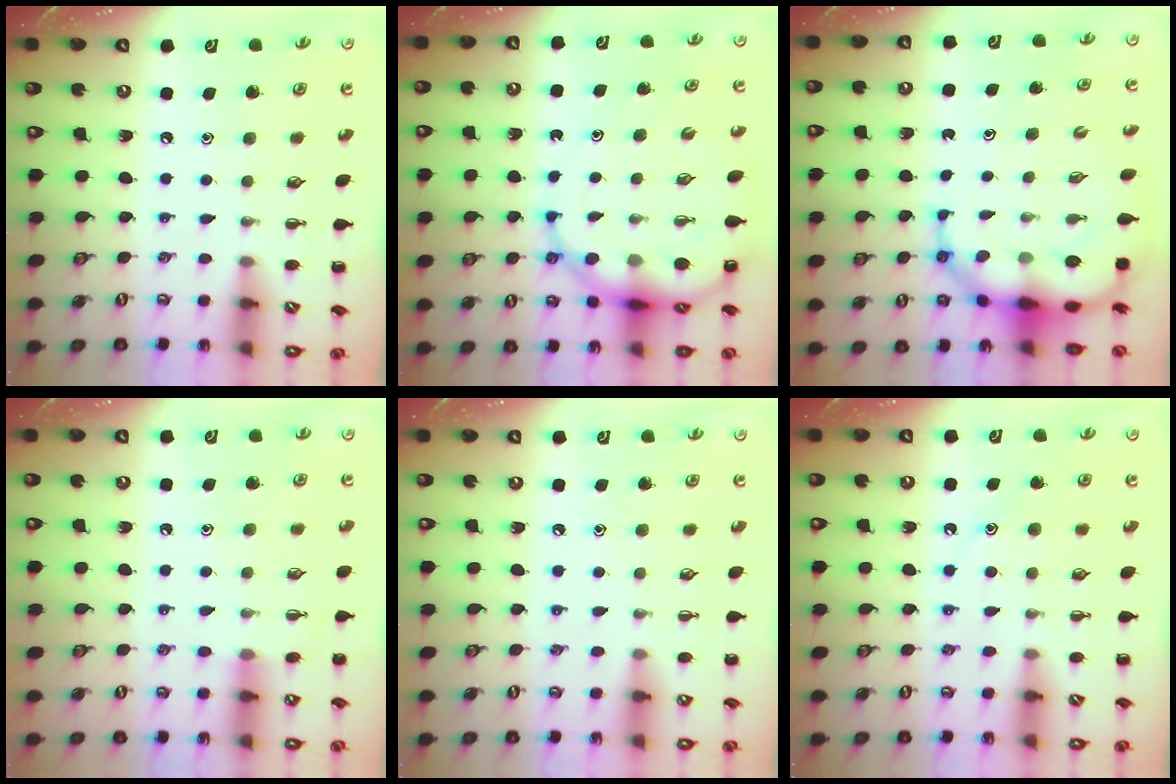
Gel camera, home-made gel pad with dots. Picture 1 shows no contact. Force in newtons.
{"total": 11.9, "press": 11.5, "slide": 3.0}
{"total": 10.9, "press": 10.5, "slide": 2.9}
{"total": 4.2, "press": 4.0, "slide": 1.2}
{"total": 5.6, "press": 5.3, "slide": 1.8}
{"total": 9.5, "press": 9.5, "slide": 1.3}